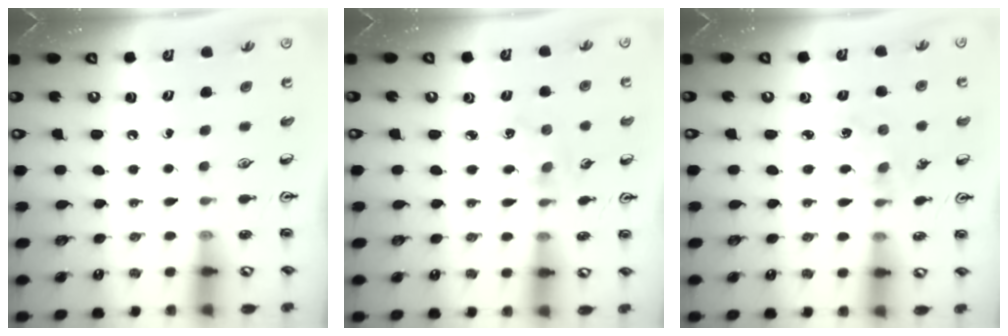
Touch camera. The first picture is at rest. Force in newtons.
{"total": 1.9, "press": 1.9, "slide": 0.0}
{"total": 1.1, "press": 1.1, "slide": 0.2}